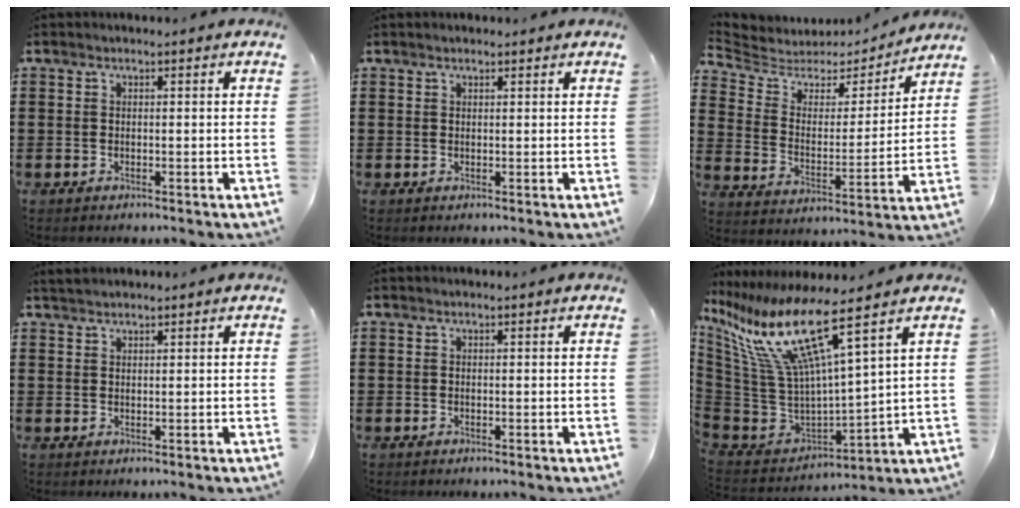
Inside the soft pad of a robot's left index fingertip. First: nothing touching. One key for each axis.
{"total": 0.7, "fx": 0.6, "fy": 0.2, "fz": 0.2, "tx": -0.005, "ty": 0.001, "tz": 0.012}
{"total": 4.6, "fx": 3.9, "fy": 2.3, "fz": 0.9, "tx": -0.051, "ty": -0.027, "tz": 0.060}
{"total": 1.4, "fx": 1.4, "fy": 0.2, "fz": 0.3, "tx": -0.009, "ty": 0.001, "tz": 0.027}
{"total": 0.0}
{"total": 14.2, "fx": 7.2, "fy": 3.2, "fz": 11.9, "tx": -0.269, "ty": -0.049, "tz": 0.110}